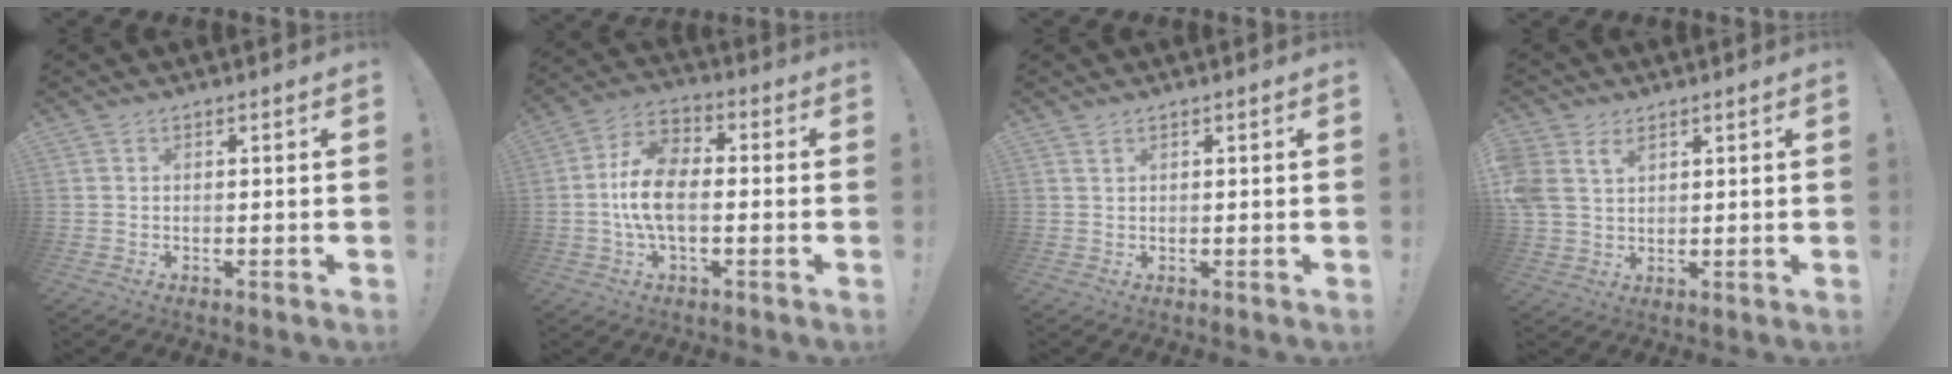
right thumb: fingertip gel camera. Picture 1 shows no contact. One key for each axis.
{"total": 12.0, "fx": -1.6, "fy": 6.8, "fz": 9.8, "tx": -0.178, "ty": 0.010, "tz": -0.029}
{"total": 1.0, "fx": 0.7, "fy": 0.4, "fz": 0.6, "tx": -0.004, "ty": -0.002, "tz": 0.012}
{"total": 6.3, "fx": 2.9, "fy": 4.6, "fz": 3.3, "tx": -0.068, "ty": -0.010, "tz": 0.055}